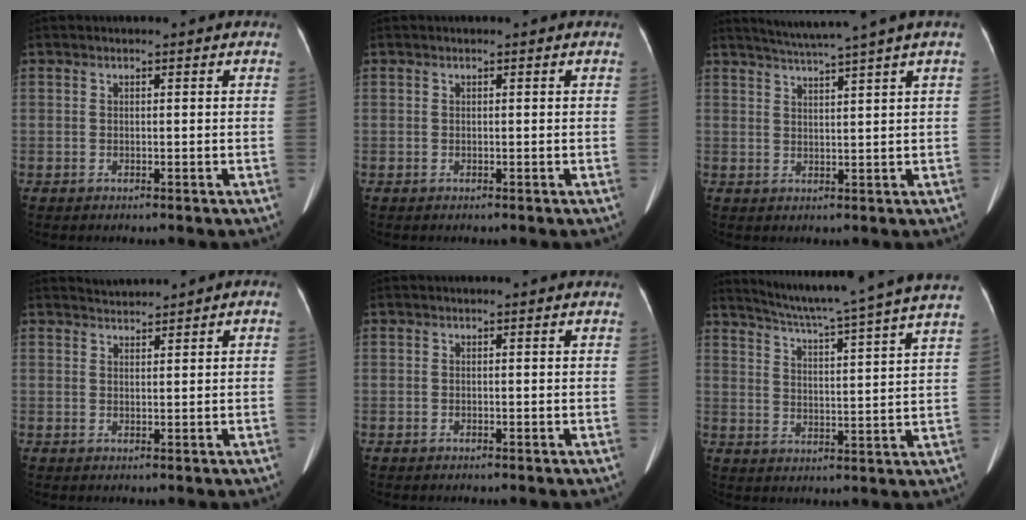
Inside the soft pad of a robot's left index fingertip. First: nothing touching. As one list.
[{"total": 0.0}, {"total": 6.3, "force": [5.2, -1.7, 3.0], "torque": [-0.051, 0.009, 0.084]}, {"total": 1.5, "force": [1.5, 0.1, 0.2], "torque": [-0.003, 0.018, 0.030]}, {"total": 0.0}, {"total": 19.4, "force": [17.0, -2.1, 9.1], "torque": [-0.155, -0.032, 0.225]}]